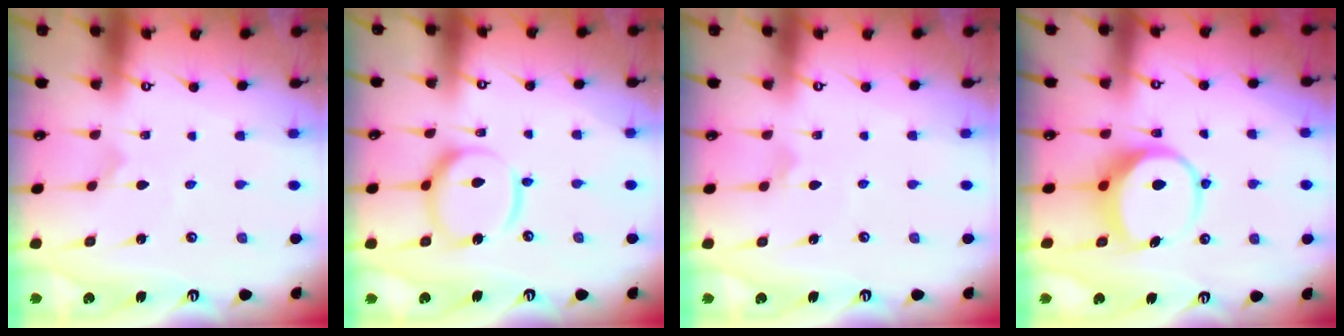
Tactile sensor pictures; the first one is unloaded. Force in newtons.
{"total": 15.3, "press": 15.2, "slide": 1.7}
{"total": 3.4, "press": 3.4, "slide": 0.2}
{"total": 7.1, "press": 7.1, "slide": 0.9}